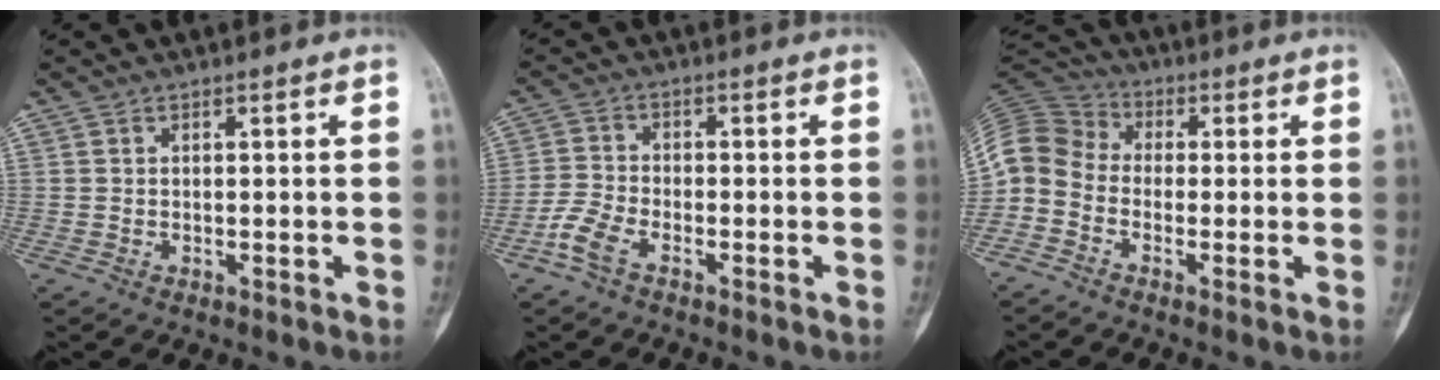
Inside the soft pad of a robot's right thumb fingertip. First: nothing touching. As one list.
[{"total": 4.6, "force": [-2.9, 1.8, 3.0], "torque": [-0.072, 0.013, -0.066]}, {"total": 8.6, "force": [-2.1, 7.2, 4.2], "torque": [-0.079, 0.041, -0.060]}]